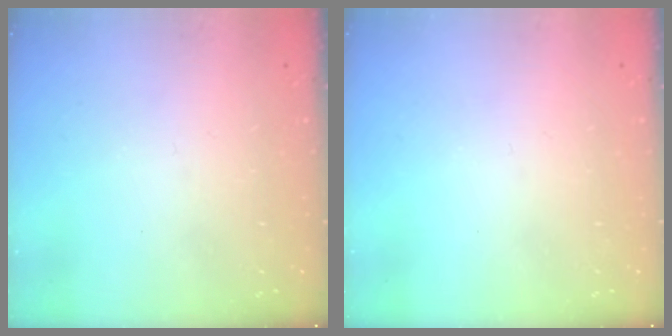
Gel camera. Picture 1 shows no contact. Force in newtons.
{"total": 0.0}